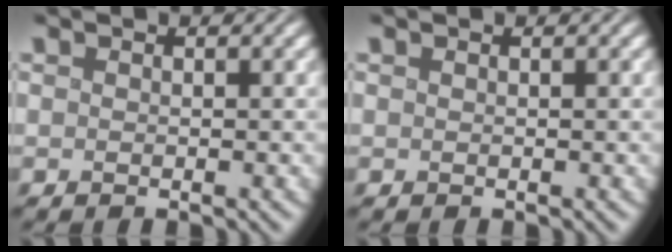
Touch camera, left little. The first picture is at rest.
{"total": 0.0}